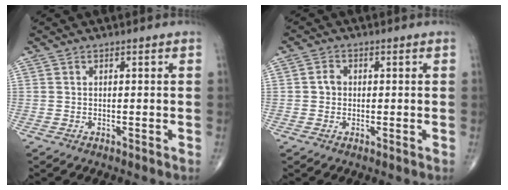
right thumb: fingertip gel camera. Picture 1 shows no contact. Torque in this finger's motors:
{"motor_torque": [-0.14, -0.22, -0.01, 0.02, 0.05]}